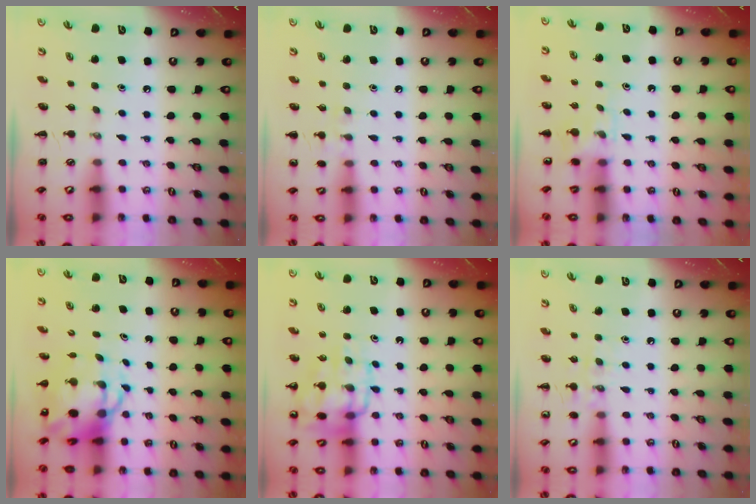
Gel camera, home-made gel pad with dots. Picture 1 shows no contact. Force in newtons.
{"total": 5.6, "press": 5.3, "slide": 1.8}
{"total": 6.0, "press": 5.7, "slide": 1.8}
{"total": 7.5, "press": 7.2, "slide": 2.0}
{"total": 15.4, "press": 15.3, "slide": 2.0}
{"total": 7.7, "press": 7.6, "slide": 1.5}